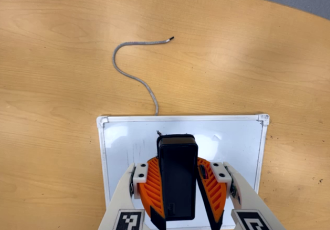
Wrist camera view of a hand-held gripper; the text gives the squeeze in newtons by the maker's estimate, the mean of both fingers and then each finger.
{"total": 8.9, "left": 9.0, "right": 8.8}